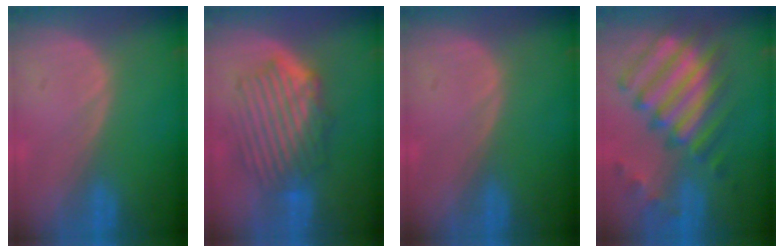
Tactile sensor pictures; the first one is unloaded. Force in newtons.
{"total": 8.7, "press": 7.9, "slide": 3.6}
{"total": 0.0}
{"total": 12.2, "press": 10.4, "slide": 6.3}